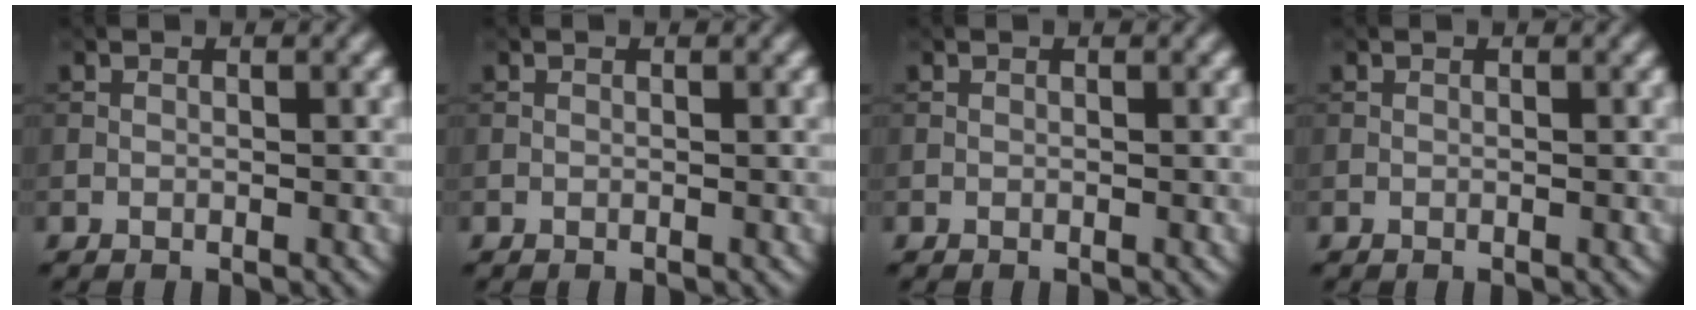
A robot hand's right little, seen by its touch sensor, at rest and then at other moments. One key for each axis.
{"total": 0.0}
{"total": 0.0}
{"total": 0.0}